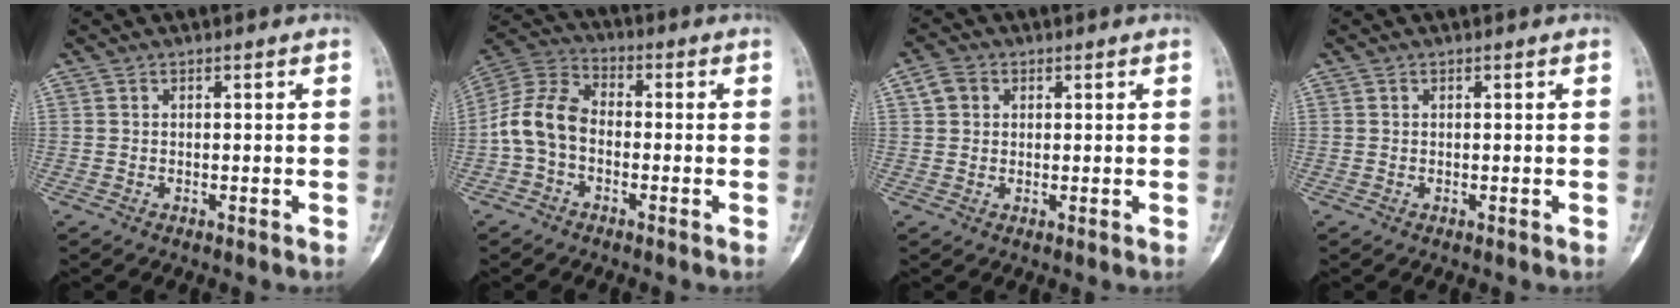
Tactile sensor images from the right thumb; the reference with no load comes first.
{"total": 9.8, "force": [-1.9, 6.8, 6.8], "torque": [-0.130, 0.033, -0.050]}
{"total": 3.7, "force": [1.3, 3.1, 1.7], "torque": [-0.015, 0.003, 0.022]}
{"total": 0.0}